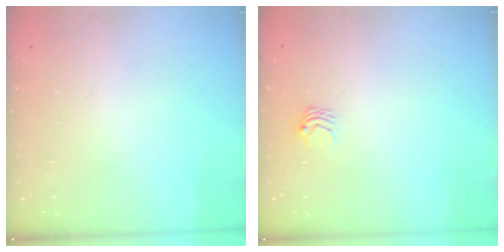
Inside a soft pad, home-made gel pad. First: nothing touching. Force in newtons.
{"total": 3.0, "press": 3.0, "slide": 0.3}